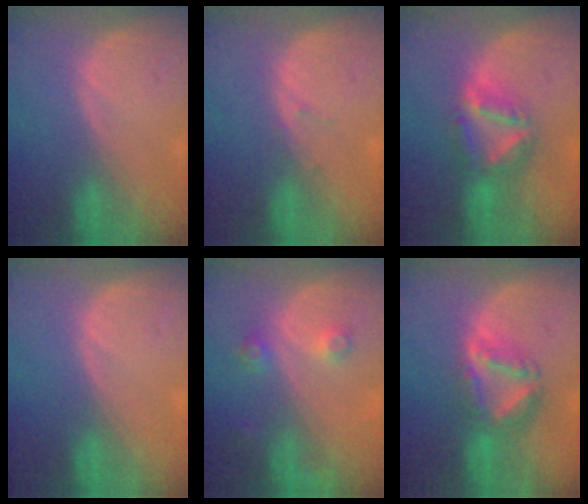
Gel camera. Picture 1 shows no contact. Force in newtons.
{"total": 0.9, "press": 0.6, "slide": 0.6}
{"total": 7.8, "press": 6.7, "slide": 4.0}
{"total": 0.0}
{"total": 3.8, "press": 3.5, "slide": 1.4}
{"total": 7.3, "press": 6.4, "slide": 3.5}